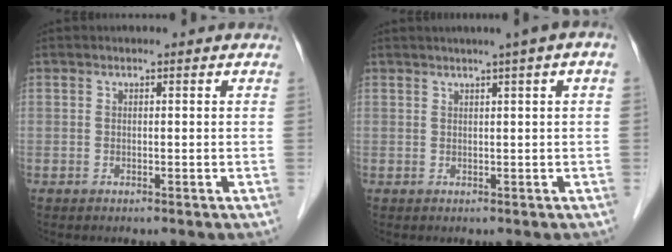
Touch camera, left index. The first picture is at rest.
{"total": 3.7, "force": [1.7, -0.4, 3.2], "torque": [-0.044, 0.013, 0.023]}